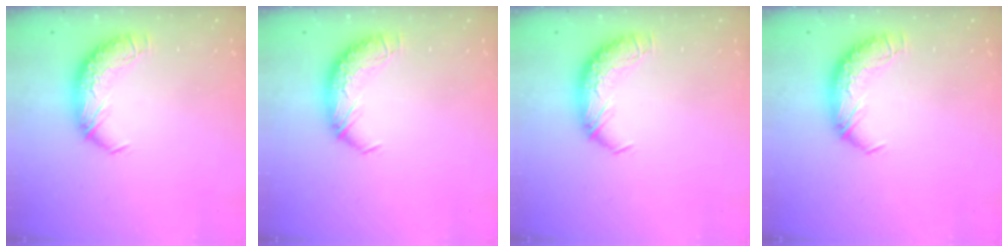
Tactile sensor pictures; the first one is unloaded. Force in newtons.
{"total": 0.0}
{"total": 0.0}
{"total": 0.0}